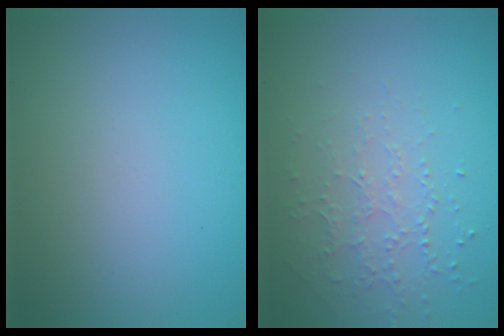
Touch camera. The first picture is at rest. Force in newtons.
{"total": 1.5, "press": 1.2, "slide": 0.9}